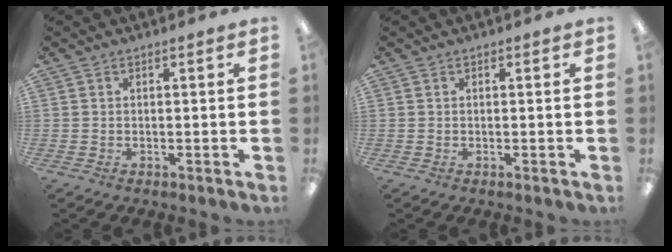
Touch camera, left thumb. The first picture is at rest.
{"total": 0.0}